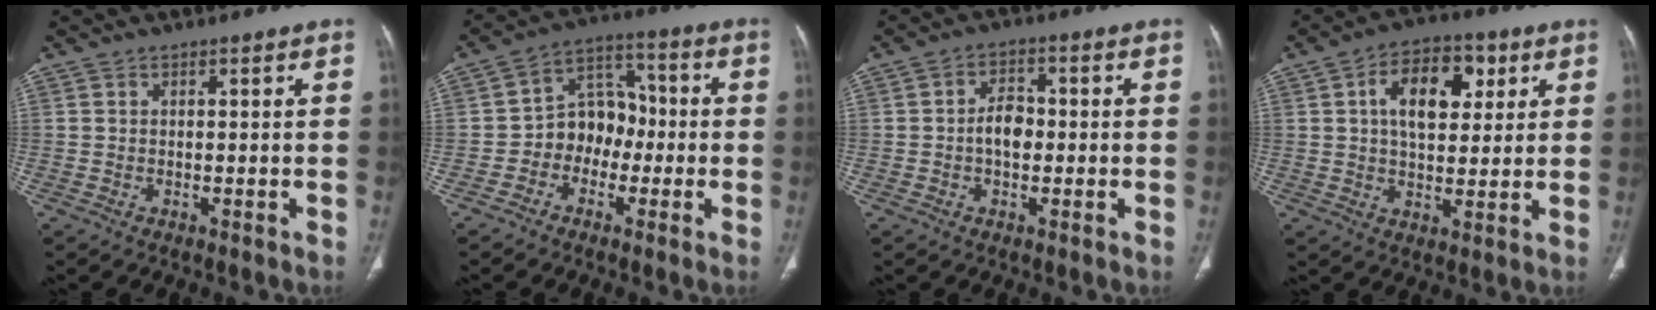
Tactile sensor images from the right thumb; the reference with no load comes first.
{"total": 9.3, "force": [-2.1, 7.4, 5.1], "torque": [-0.039, 0.042, -0.049]}
{"total": 4.7, "force": [-0.6, 3.1, 3.5], "torque": [-0.048, 0.014, -0.016]}
{"total": 12.1, "force": [3.7, 7.2, 9.0], "torque": [-0.115, 0.002, 0.055]}